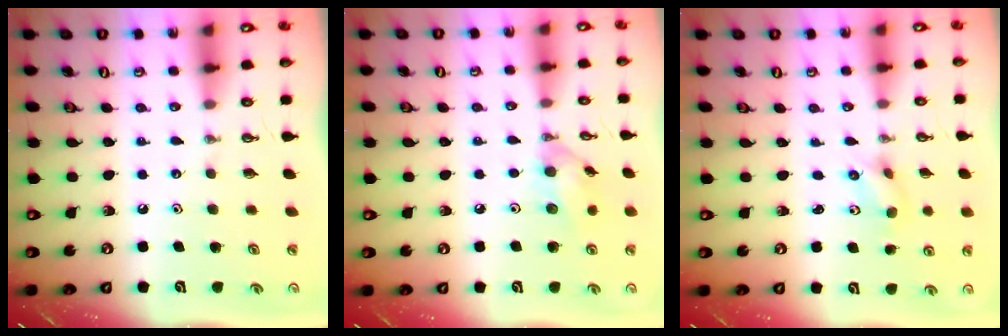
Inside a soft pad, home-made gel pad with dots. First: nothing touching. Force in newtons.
{"total": 9.6, "press": 9.6, "slide": 0.4}
{"total": 2.1, "press": 1.9, "slide": 0.9}